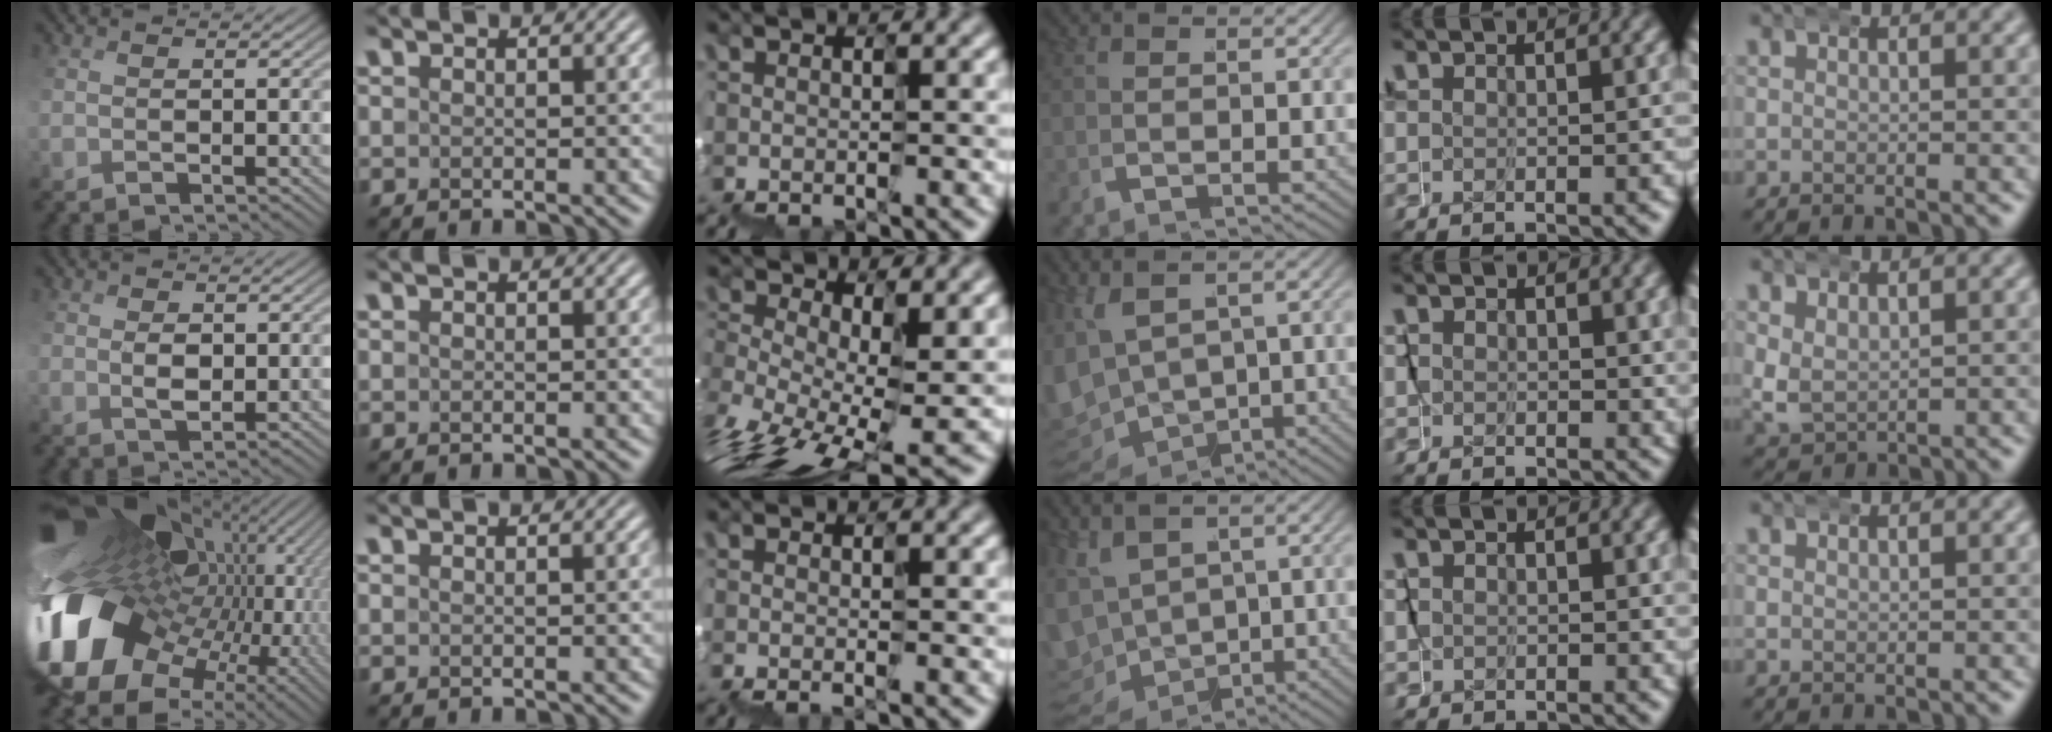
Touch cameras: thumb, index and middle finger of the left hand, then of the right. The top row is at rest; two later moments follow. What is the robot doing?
{"motion": "wrap", "object": "ethernet cable"}